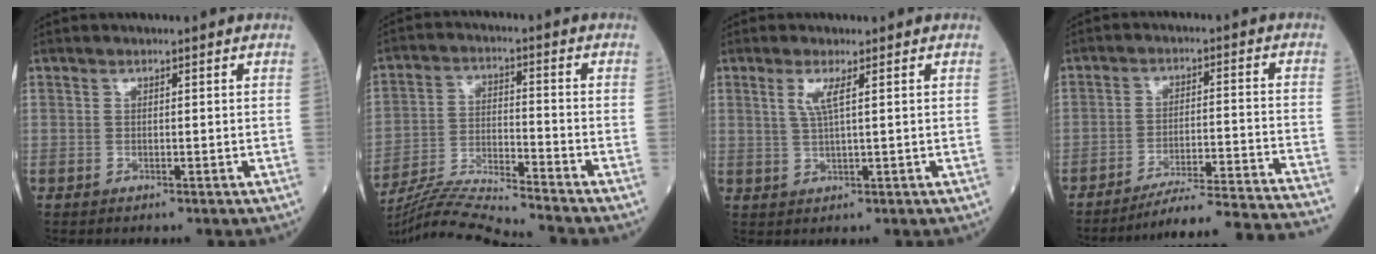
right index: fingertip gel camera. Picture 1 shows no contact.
{"total": 13.0, "force": [-12.3, -2.1, 3.5], "torque": [-0.059, -0.005, -0.218]}
{"total": 2.8, "force": [1.1, -0.1, 2.6], "torque": [-0.061, -0.002, 0.022]}
{"total": 21.1, "force": [-20.0, -2.3, 6.4], "torque": [-0.044, -0.025, -0.272]}